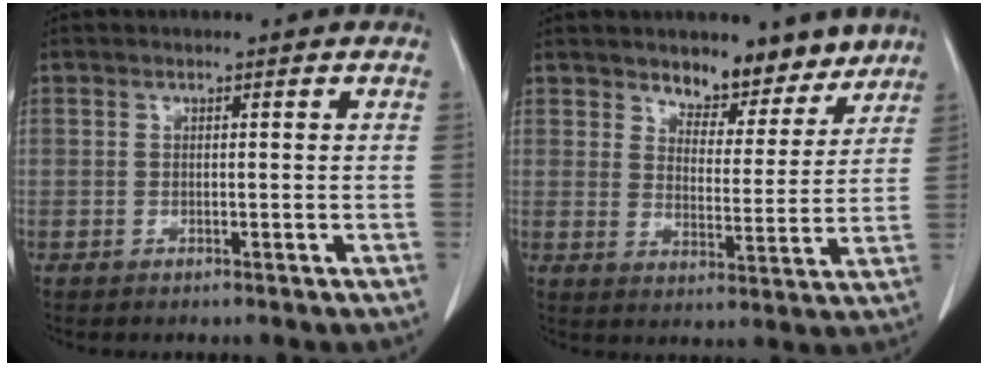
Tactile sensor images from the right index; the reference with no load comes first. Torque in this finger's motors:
{"motor_torque": [0.10, 0.23, 0.04, 0.03]}